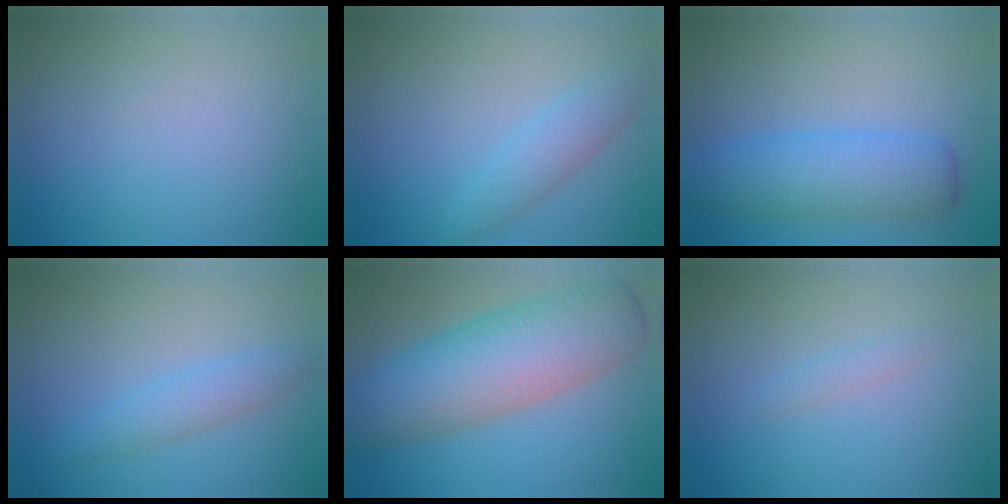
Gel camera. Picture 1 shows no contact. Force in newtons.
{"total": 2.8, "press": 2.8, "slide": 0.2}
{"total": 6.0, "press": 6.0, "slide": 0.1}
{"total": 2.5, "press": 2.5, "slide": 0.1}
{"total": 10.1, "press": 10.1, "slide": 0.2}
{"total": 1.0, "press": 1.0, "slide": 0.1}